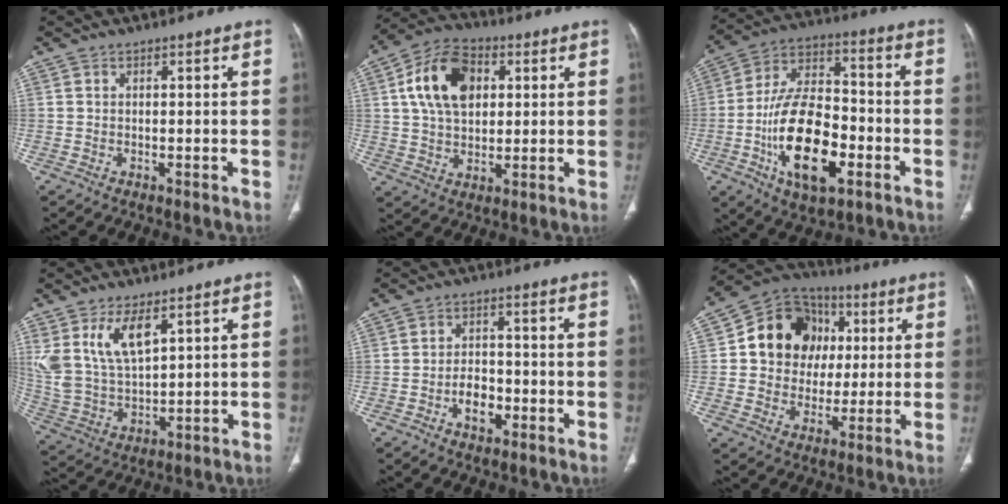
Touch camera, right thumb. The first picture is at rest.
{"total": 14.2, "force": [3.6, 9.5, 10.0], "torque": [-0.156, 0.007, 0.059]}
{"total": 19.8, "force": [-6.1, 9.9, 16.0], "torque": [-0.271, 0.028, -0.102]}
{"total": 11.7, "force": [6.1, 5.4, 8.5], "torque": [-0.165, -0.025, 0.137]}
{"total": 5.4, "force": [-2.1, 3.4, 3.5], "torque": [-0.043, 0.017, -0.036]}
{"total": 15.6, "force": [2.7, 13.5, 7.2], "torque": [-0.072, 0.014, 0.044]}